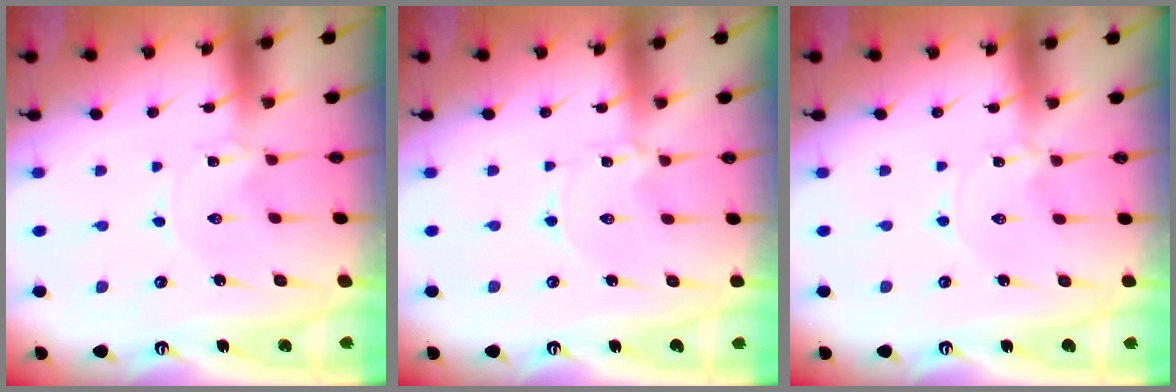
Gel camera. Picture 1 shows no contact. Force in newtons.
{"total": 0.9, "press": 0.9, "slide": 0.1}
{"total": 0.0}